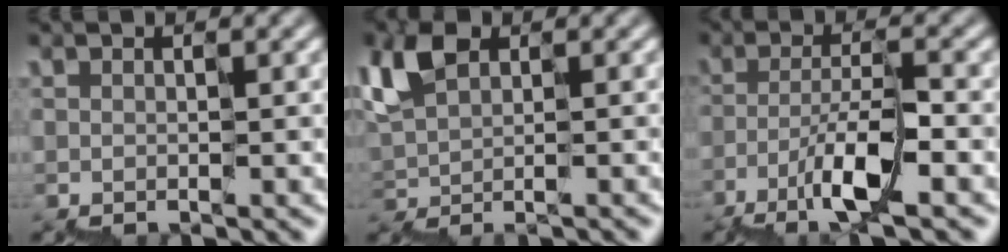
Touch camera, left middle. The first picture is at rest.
{"total": 4.1, "force": [0.7, 2.4, 3.3], "torque": [-0.065, 0.010, 0.004]}
{"total": 5.0, "force": [-2.8, 0.7, 4.1], "torque": [-0.069, 0.012, -0.057]}